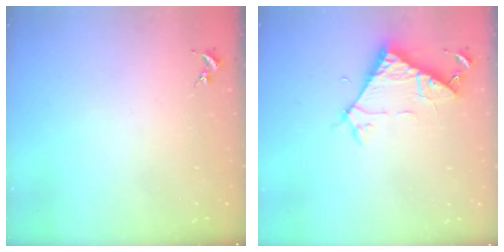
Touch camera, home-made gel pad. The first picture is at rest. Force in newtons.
{"total": 7.1, "press": 7.1, "slide": 0.6}